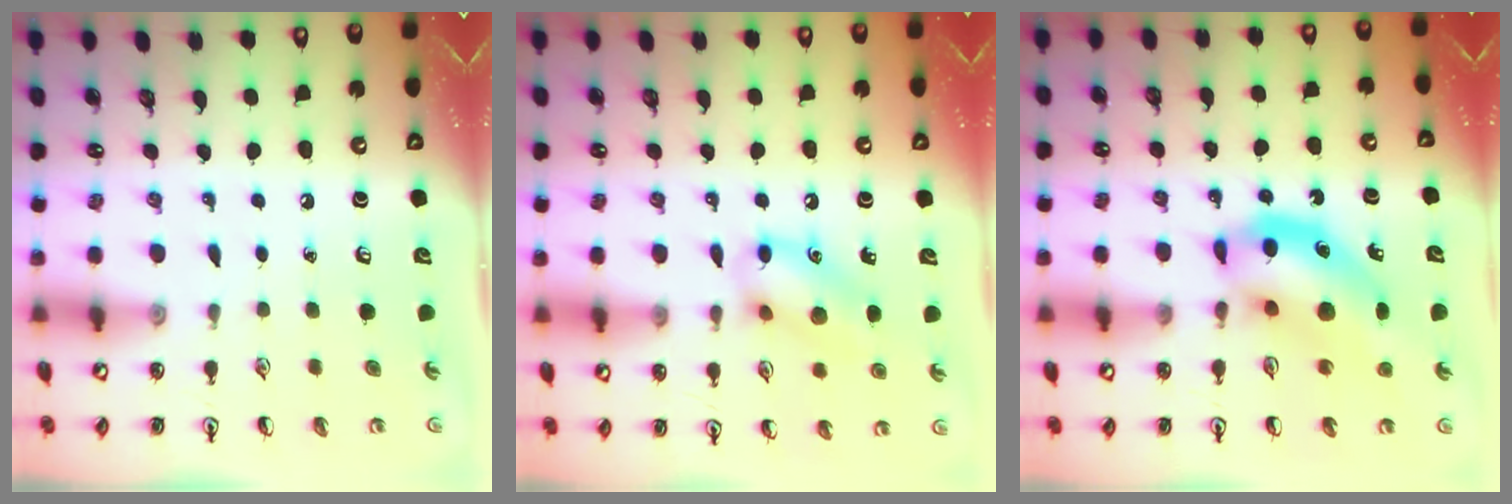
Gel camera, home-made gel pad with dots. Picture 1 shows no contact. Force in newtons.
{"total": 12.1, "press": 12.0, "slide": 1.8}
{"total": 12.1, "press": 11.6, "slide": 3.5}